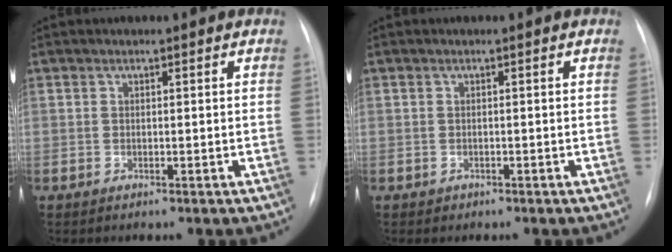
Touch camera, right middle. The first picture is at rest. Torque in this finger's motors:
{"motor_torque": [0.21, -0.15, 0.03, 0.00]}